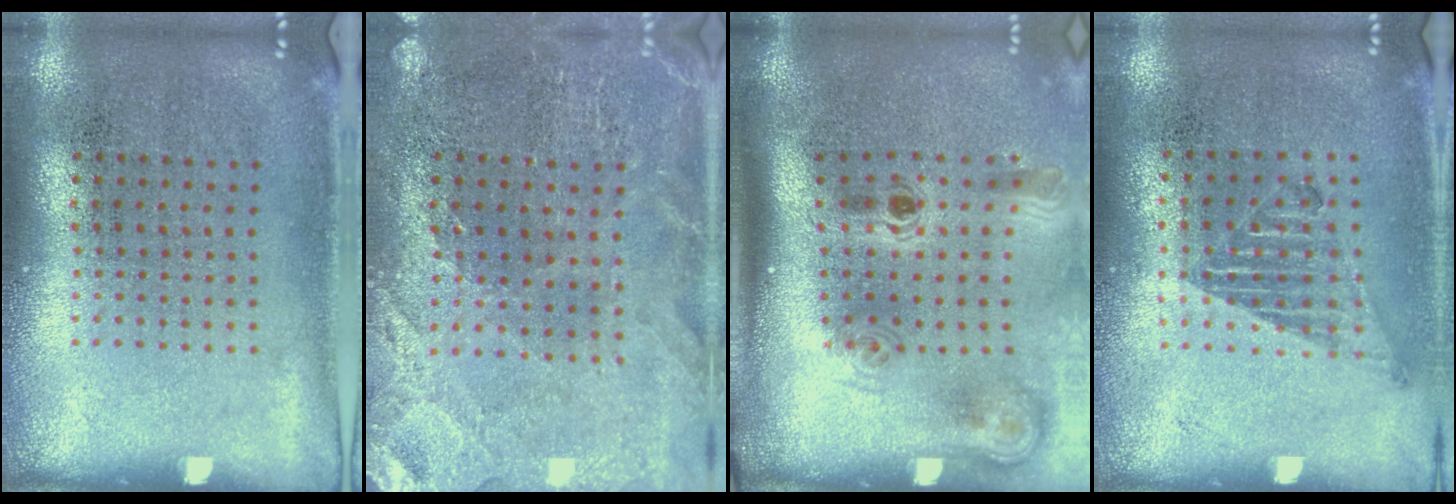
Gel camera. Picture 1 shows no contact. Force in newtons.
{"total": 1.0, "press": 1.0, "slide": 0.1}
{"total": 2.2, "press": 1.5, "slide": 1.7}
{"total": 1.0, "press": 0.9, "slide": 0.4}